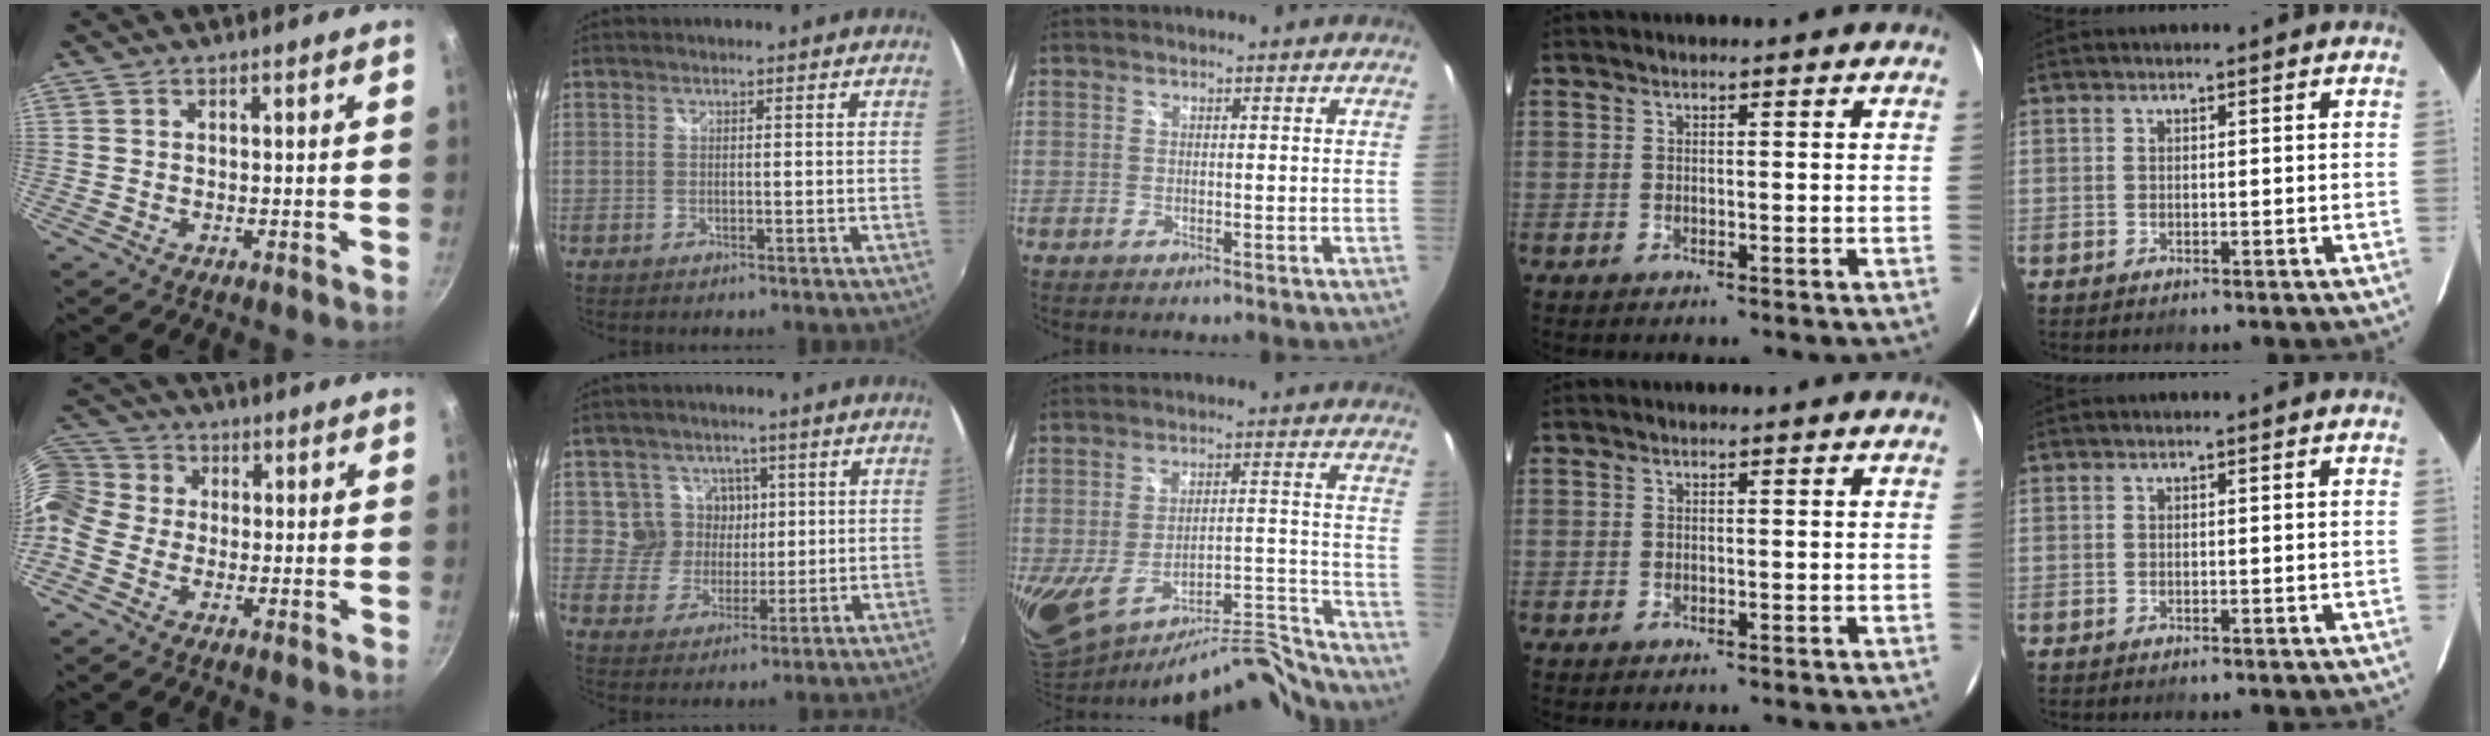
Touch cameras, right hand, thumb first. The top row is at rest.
{"thumb": {"total": 11.1, "force": [-0.8, 9.6, 5.6], "torque": [-0.120, 0.040, -0.035]}, "index": {"total": 7.5, "force": [2.1, 7.0, 1.3], "torque": [-0.029, 0.008, 0.040]}, "middle": {"total": 18.7, "force": [-15.3, 5.0, 9.4], "torque": [-0.172, -0.025, -0.225]}}